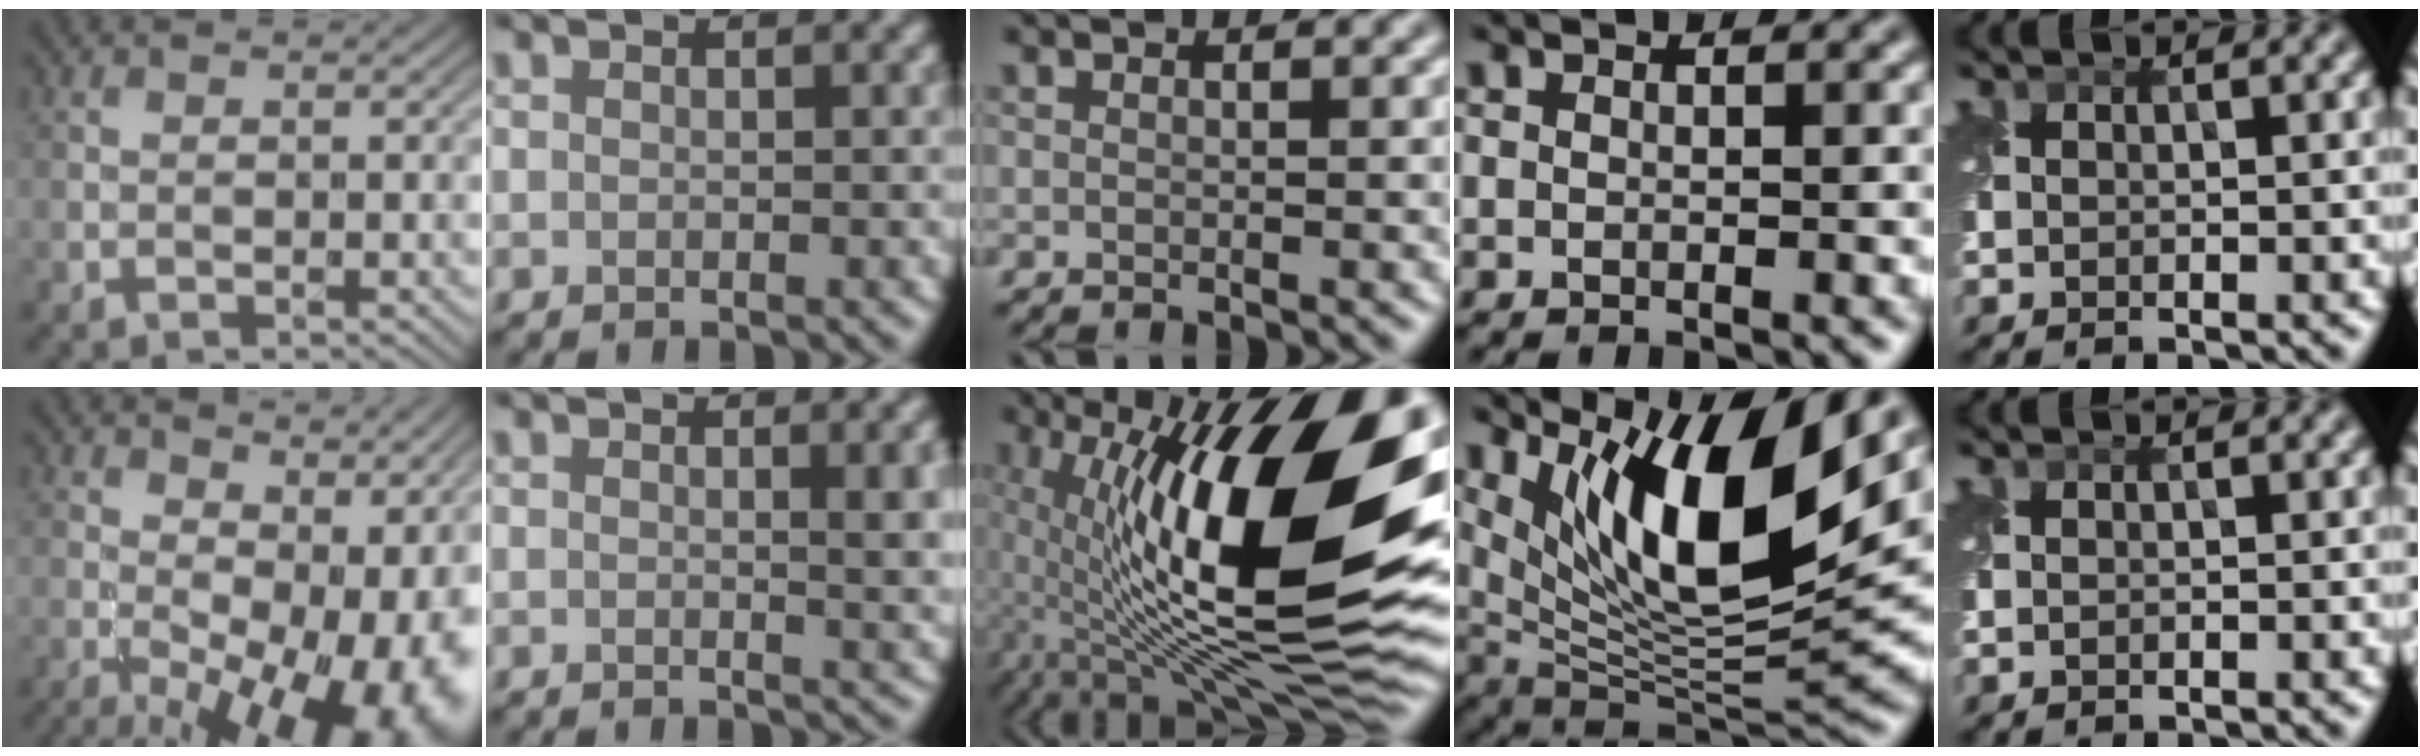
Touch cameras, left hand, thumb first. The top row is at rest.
{"thumb": {"total": 18.1, "force": [-0.8, 9.3, 15.5], "torque": [-0.173, -0.009, 0.027]}, "index": {"total": 4.5, "force": [0.6, 1.4, 4.2], "torque": [-0.038, 0.005, 0.007]}, "middle": {"total": 18.0, "force": [1.7, 6.1, 16.8], "torque": [-0.273, 0.007, 0.018]}, "ring": {"total": 12.2, "force": [5.5, 3.4, 10.3], "torque": [-0.167, -0.015, 0.108]}}